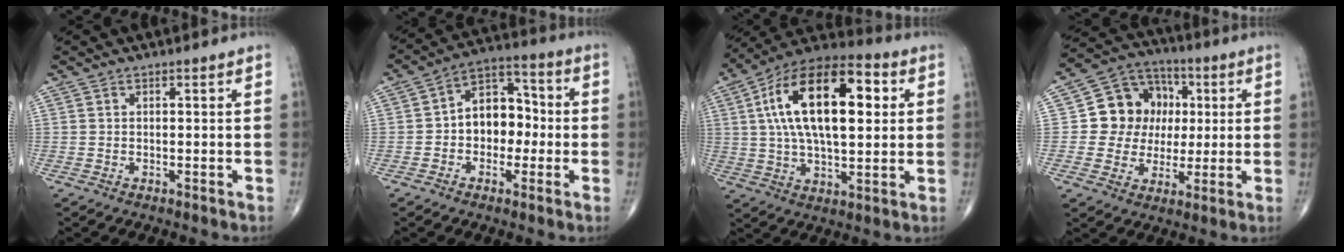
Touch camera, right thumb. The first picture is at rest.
{"total": 10.9, "force": [-0.6, 7.9, 7.5], "torque": [-0.077, 0.039, -0.024]}
{"total": 22.8, "force": [4.9, 10.8, 19.5], "torque": [-0.325, 0.015, 0.071]}
{"total": 13.4, "force": [1.6, 11.9, 5.8], "torque": [-0.041, 0.015, 0.028]}